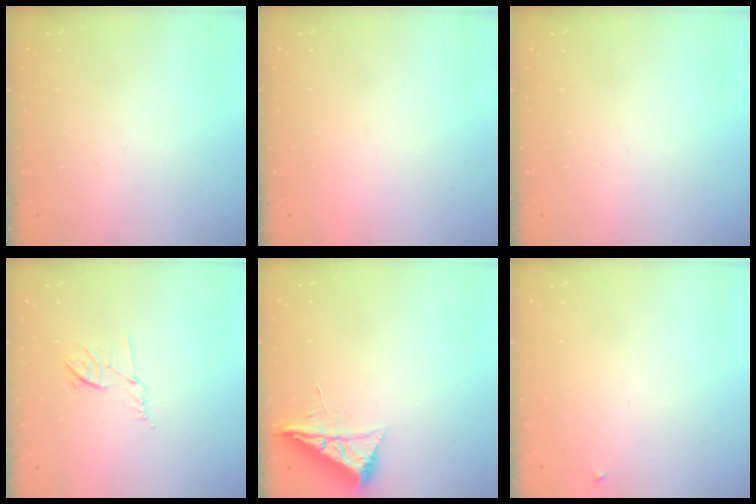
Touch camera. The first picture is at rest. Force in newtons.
{"total": 1.5, "press": 1.5, "slide": 0.1}
{"total": 0.0}
{"total": 6.5, "press": 6.4, "slide": 1.0}
{"total": 6.5, "press": 6.5, "slide": 0.8}
{"total": 2.3, "press": 2.3, "slide": 0.2}